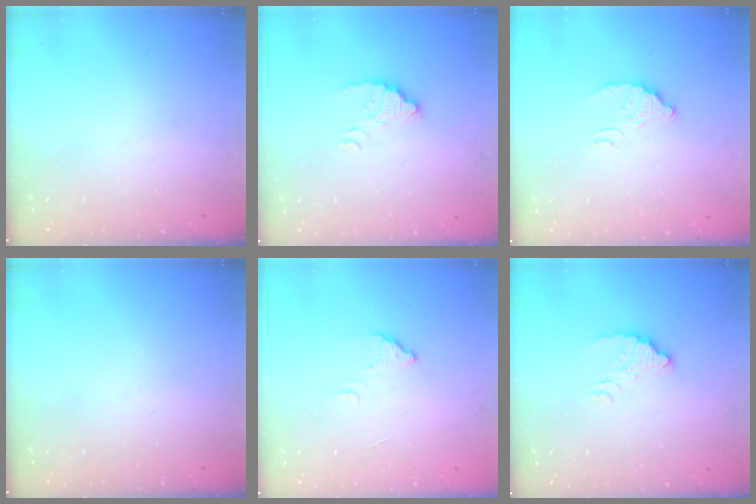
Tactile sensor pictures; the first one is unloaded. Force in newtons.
{"total": 3.9, "press": 3.9, "slide": 0.2}
{"total": 6.0, "press": 6.0, "slide": 0.4}
{"total": 0.0}
{"total": 2.7, "press": 2.7, "slide": 0.2}
{"total": 3.9, "press": 3.9, "slide": 0.2}